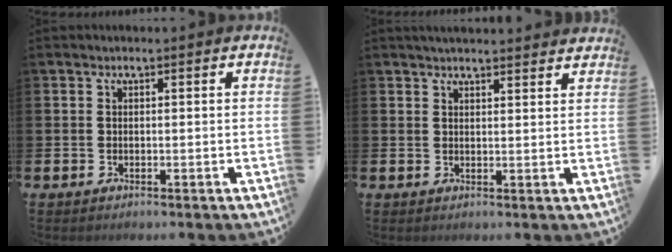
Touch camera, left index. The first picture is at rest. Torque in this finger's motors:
{"motor_torque": [1.02, -1.09, 0.28, 0.07]}